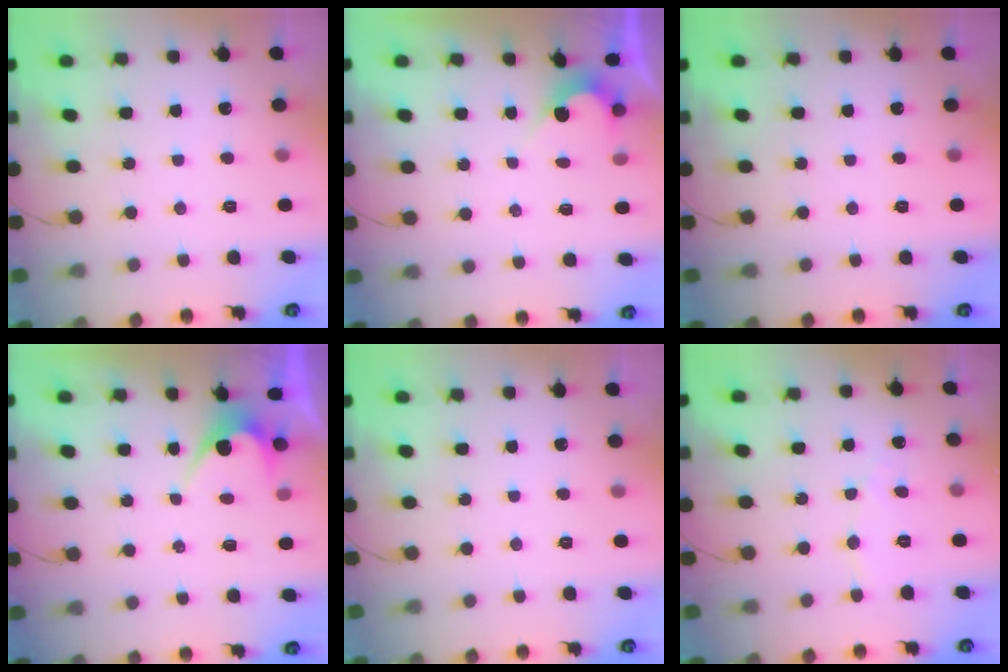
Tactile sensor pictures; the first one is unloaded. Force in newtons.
{"total": 2.7, "press": 2.7, "slide": 0.1}
{"total": 0.0}
{"total": 3.8, "press": 3.8, "slide": 0.3}
{"total": 0.0}
{"total": 4.3, "press": 4.2, "slide": 0.5}